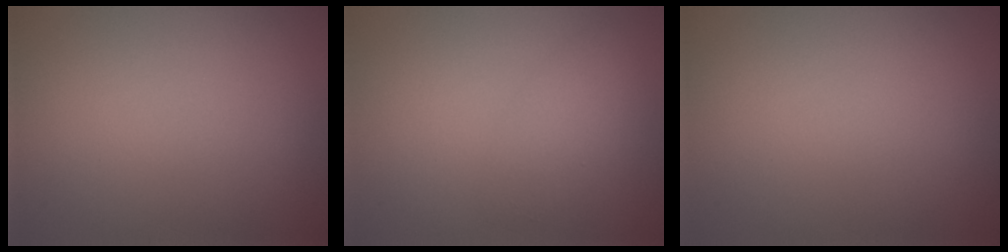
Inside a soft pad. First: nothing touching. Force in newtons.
{"total": 2.1, "press": 2.1, "slide": 0.1}
{"total": 0.0}